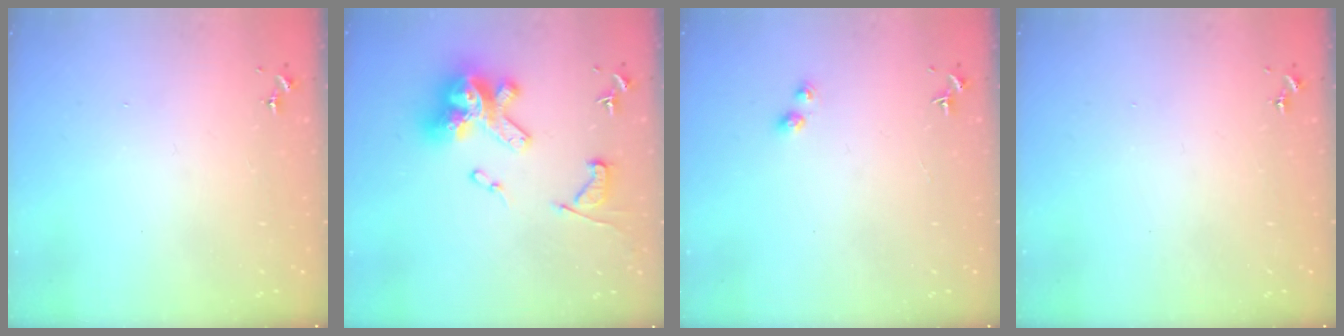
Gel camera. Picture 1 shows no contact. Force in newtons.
{"total": 20.0, "press": 19.9, "slide": 1.9}
{"total": 2.7, "press": 2.7, "slide": 0.3}
{"total": 0.0}